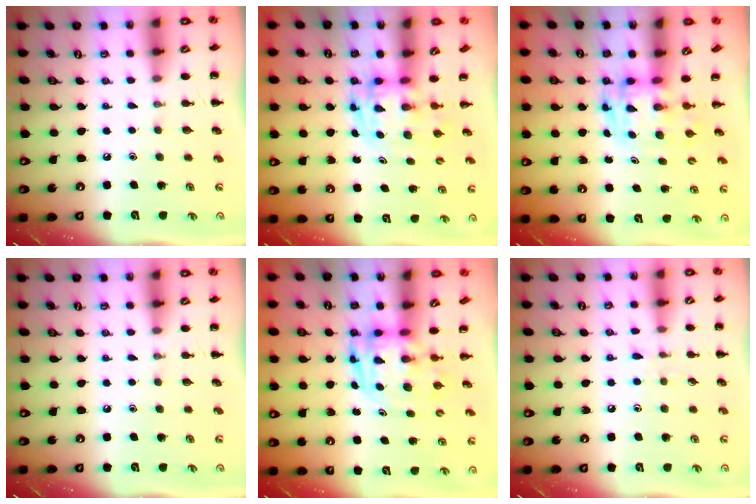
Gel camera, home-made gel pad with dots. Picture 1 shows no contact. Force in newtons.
{"total": 3.5, "press": 3.4, "slide": 0.7}
{"total": 3.5, "press": 3.4, "slide": 0.7}
{"total": 0.0}
{"total": 3.3, "press": 3.2, "slide": 0.6}
{"total": 5.2, "press": 4.7, "slide": 2.1}